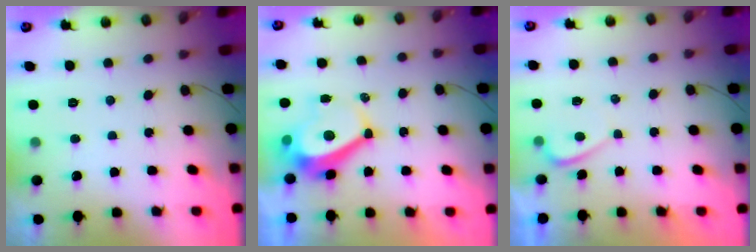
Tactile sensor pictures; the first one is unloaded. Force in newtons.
{"total": 5.9, "press": 5.9, "slide": 0.7}
{"total": 0.8, "press": 0.6, "slide": 0.5}